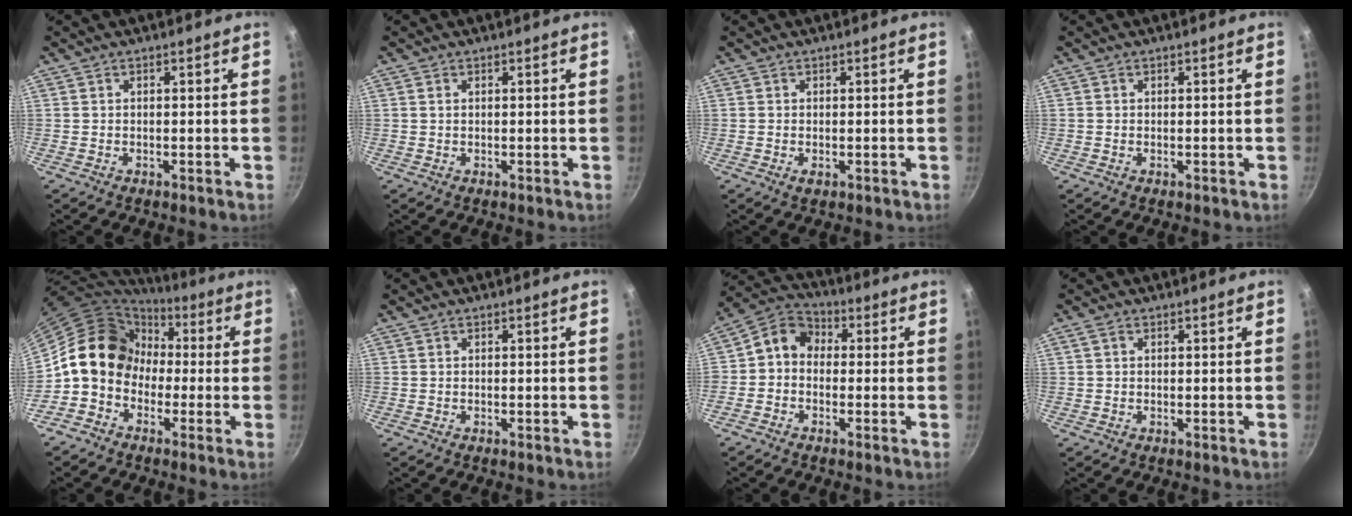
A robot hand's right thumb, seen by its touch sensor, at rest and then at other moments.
{"total": 0.5, "force": [0.2, 0.4, 0.3], "torque": [-0.006, 0.001, 0.003]}
{"total": 1.2, "force": [-0.3, 0.8, 0.9], "torque": [-0.016, -0.002, -0.004]}
{"total": 0.0}
{"total": 14.3, "force": [-0.3, 12.0, 7.8], "torque": [-0.090, 0.044, -0.026]}
{"total": 0.0}
{"total": 7.0, "force": [-0.3, 5.6, 4.1], "torque": [-0.060, 0.026, -0.030]}
{"total": 1.1, "force": [0.4, 0.8, 0.6], "torque": [-0.011, 0.004, 0.008]}